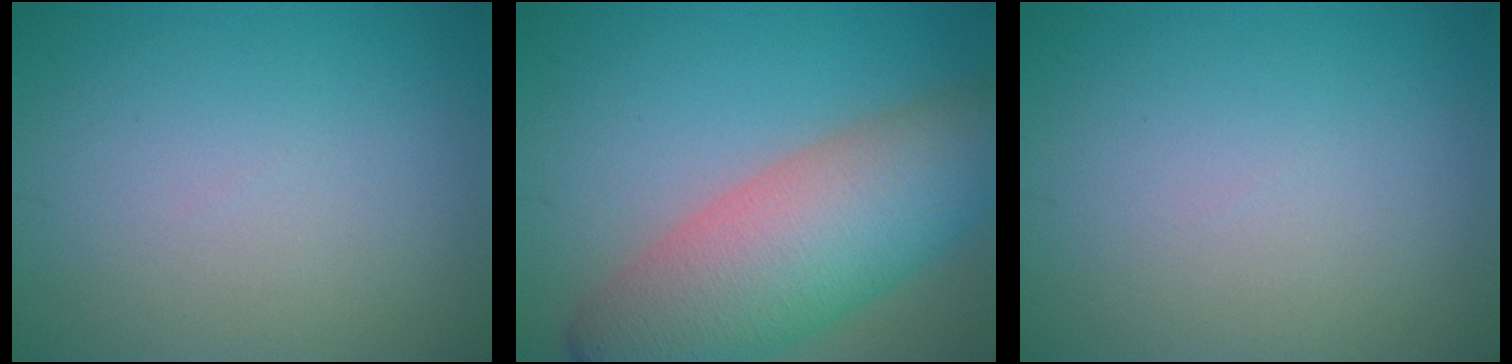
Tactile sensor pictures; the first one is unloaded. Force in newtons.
{"total": 10.9, "press": 10.8, "slide": 0.3}
{"total": 0.0}